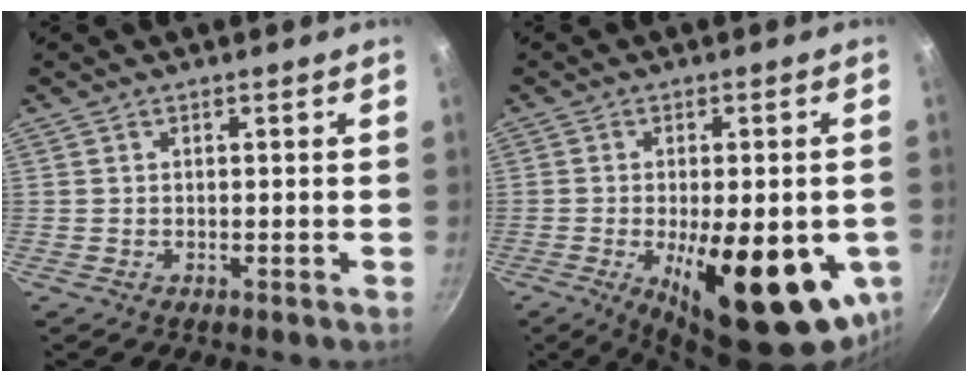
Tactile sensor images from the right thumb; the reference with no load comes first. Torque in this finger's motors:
{"motor_torque": [2.37, 2.66, 2.05, -0.72, 0.36]}